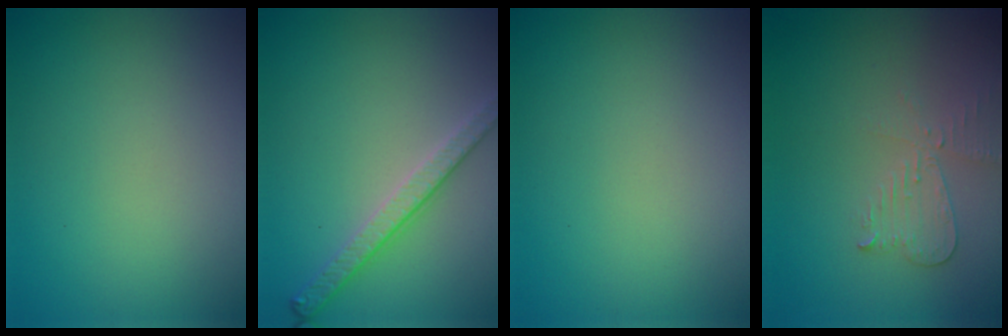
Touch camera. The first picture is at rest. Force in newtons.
{"total": 2.8, "press": 2.5, "slide": 1.2}
{"total": 0.0}
{"total": 2.2, "press": 2.2, "slide": 0.1}